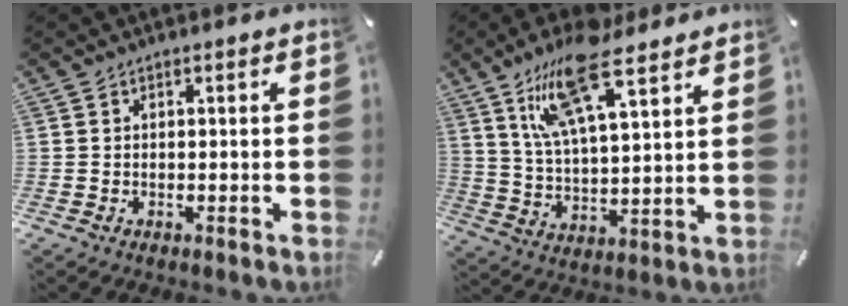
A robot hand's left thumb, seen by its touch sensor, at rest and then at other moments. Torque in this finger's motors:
{"motor_torque": [3.03, 1.62, 1.36, -1.41, 0.58]}